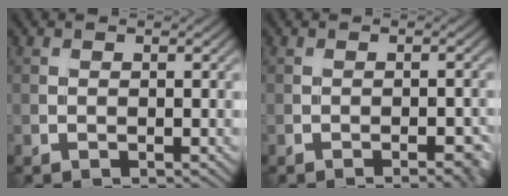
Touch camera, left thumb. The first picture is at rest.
{"total": 2.6, "force": [-1.4, 0.7, 2.1], "torque": [-0.026, 0.001, -0.015]}